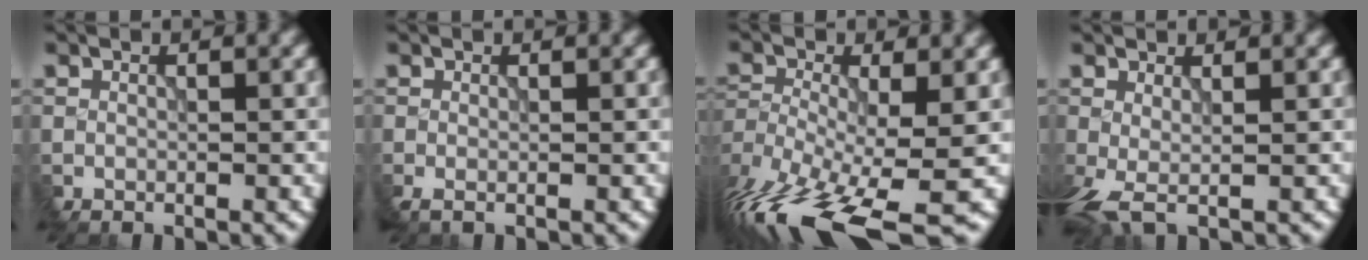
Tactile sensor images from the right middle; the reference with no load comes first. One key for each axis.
{"total": 0.7, "fx": -0.2, "fy": 0.0, "fz": 0.7, "tx": -0.009, "ty": -0.002, "tz": -0.004}
{"total": 12.4, "fx": -8.2, "fy": 3.9, "fz": 8.5, "tx": -0.178, "ty": -0.028, "tz": -0.127}
{"total": 2.3, "fx": 0.1, "fy": 0.5, "fz": 2.3, "tx": -0.049, "ty": 0.003, "tz": -0.003}